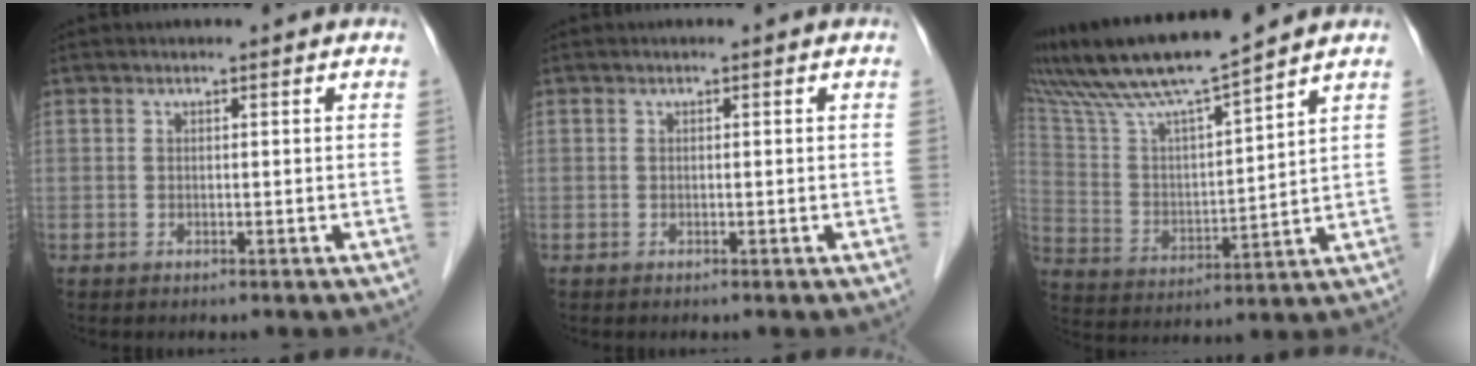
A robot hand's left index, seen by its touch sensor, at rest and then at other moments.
{"total": 0.0}
{"total": 15.2, "force": [13.1, -0.2, 7.7], "torque": [-0.152, 0.010, 0.245]}